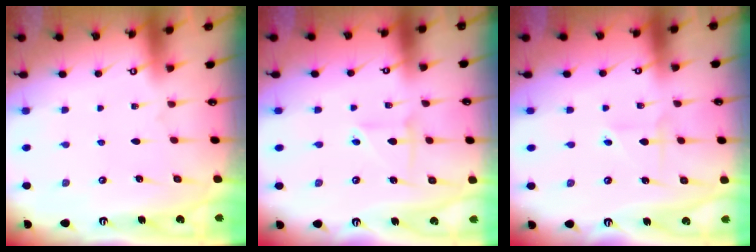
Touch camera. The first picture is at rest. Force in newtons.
{"total": 3.4, "press": 3.4, "slide": 0.2}
{"total": 2.5, "press": 2.4, "slide": 0.6}